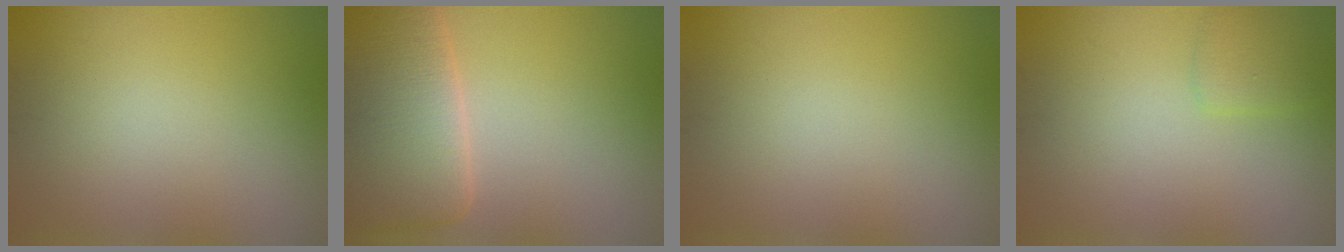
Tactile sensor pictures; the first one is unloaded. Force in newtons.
{"total": 8.7, "press": 8.6, "slide": 0.3}
{"total": 0.0}
{"total": 1.6, "press": 1.6, "slide": 0.0}